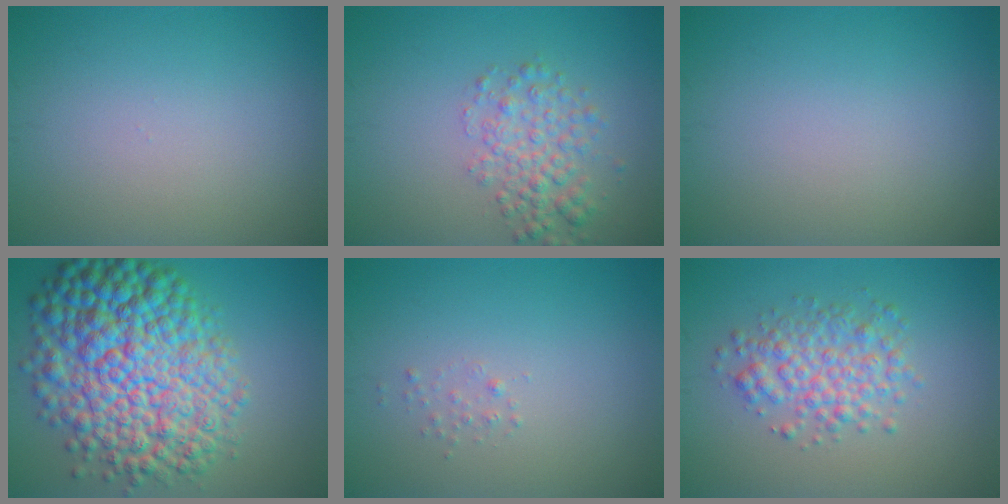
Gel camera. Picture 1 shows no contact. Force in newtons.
{"total": 3.4, "press": 3.4, "slide": 0.1}
{"total": 0.0}
{"total": 13.1, "press": 13.1, "slide": 0.2}
{"total": 0.6, "press": 0.6, "slide": 0.0}
{"total": 3.9, "press": 3.9, "slide": 0.1}